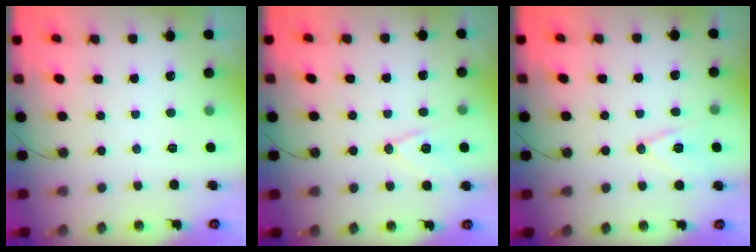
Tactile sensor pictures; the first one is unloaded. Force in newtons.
{"total": 11.5, "press": 11.0, "slide": 3.2}
{"total": 9.9, "press": 9.3, "slide": 3.4}